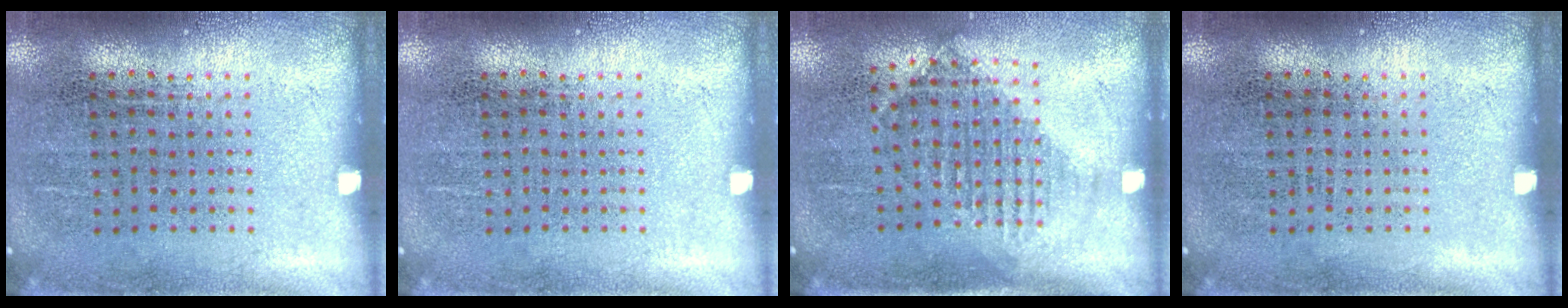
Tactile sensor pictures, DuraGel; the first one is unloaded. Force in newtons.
{"total": 0.0}
{"total": 1.2, "press": 1.1, "slide": 0.5}
{"total": 0.0}